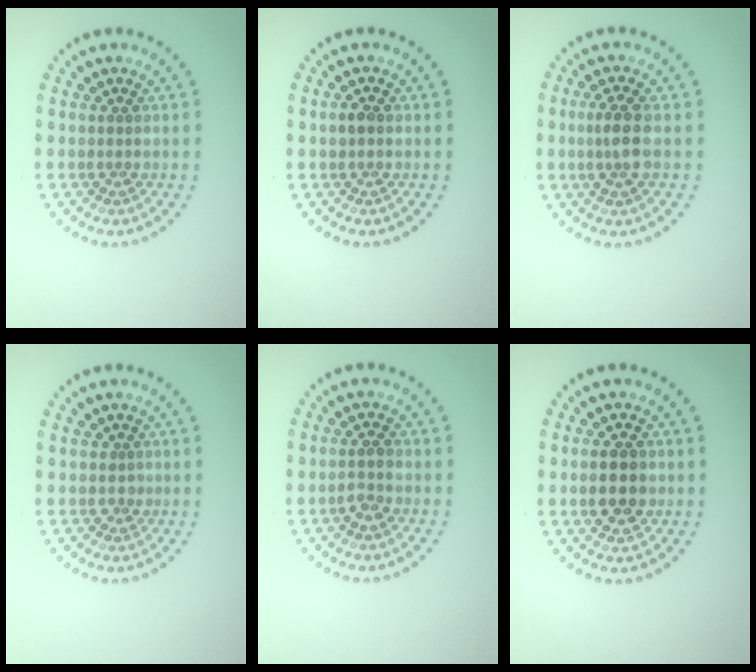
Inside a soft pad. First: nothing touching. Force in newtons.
{"total": 1.1, "press": 1.0, "slide": 0.2}
{"total": 2.6, "press": 2.5, "slide": 0.9}
{"total": 0.7, "press": 0.3, "slide": 0.6}
{"total": 1.5, "press": 1.4, "slide": 0.6}
{"total": 3.8, "press": 3.8, "slide": 0.1}